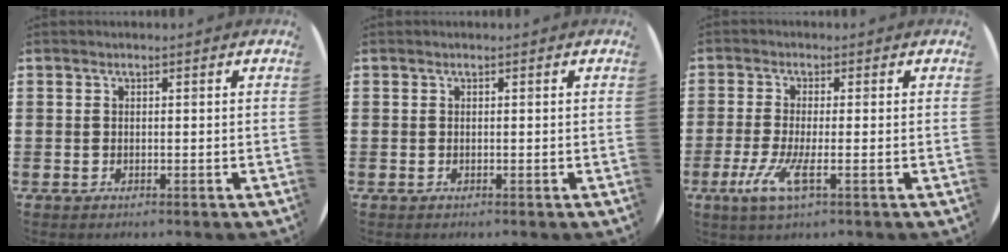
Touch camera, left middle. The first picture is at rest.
{"total": 0.0}
{"total": 4.4, "force": [-1.3, 0.4, 4.2], "torque": [-0.095, -0.016, -0.028]}